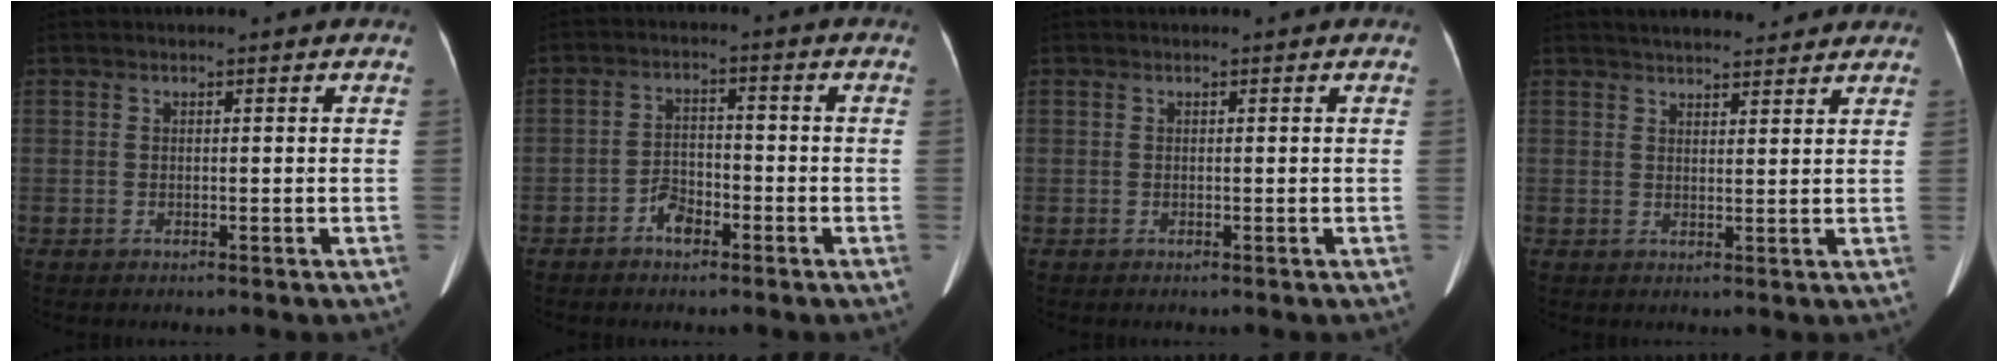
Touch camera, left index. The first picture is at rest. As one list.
[{"total": 4.0, "force": [-2.5, 2.2, 2.3], "torque": [-0.043, 0.012, -0.044]}, {"total": 0.0}, {"total": 8.5, "force": [7.7, 2.1, 3.0], "torque": [-0.036, 0.021, 0.098]}]